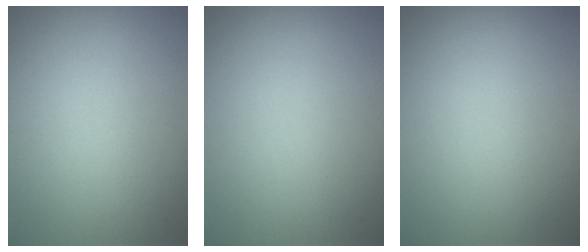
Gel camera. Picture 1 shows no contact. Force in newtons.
{"total": 0.0}
{"total": 0.0}